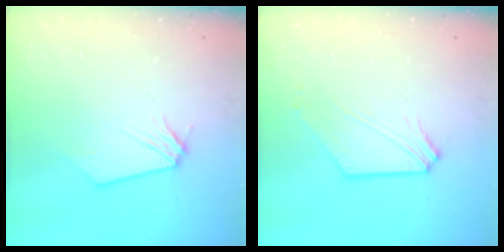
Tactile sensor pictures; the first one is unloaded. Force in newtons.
{"total": 4.7, "press": 4.6, "slide": 0.7}